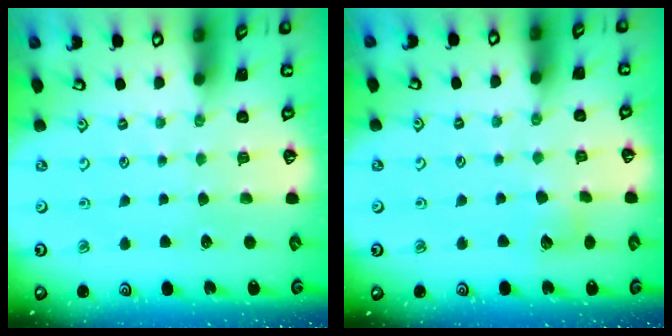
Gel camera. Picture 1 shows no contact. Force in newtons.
{"total": 7.1, "press": 7.1, "slide": 1.0}